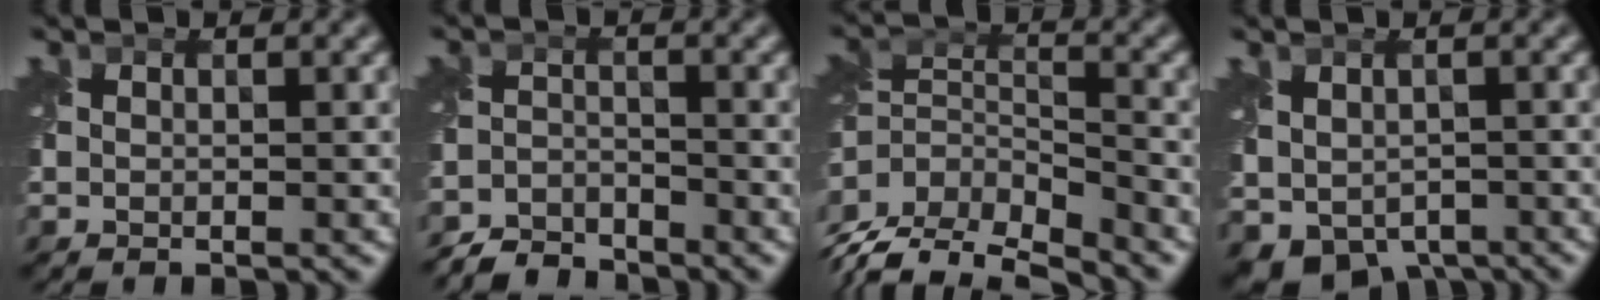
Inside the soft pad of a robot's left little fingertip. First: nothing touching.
{"total": 4.0, "force": [-3.9, 0.8, 0.4], "torque": [-0.002, -0.002, -0.079]}
{"total": 8.2, "force": [-6.3, 3.0, 4.3], "torque": [-0.096, -0.015, -0.111]}
{"total": 5.6, "force": [-2.3, 3.9, 3.3], "torque": [-0.062, -0.030, -0.023]}